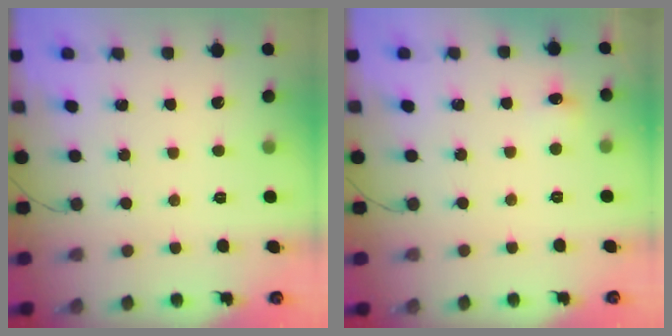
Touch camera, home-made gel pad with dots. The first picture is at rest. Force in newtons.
{"total": 4.4, "press": 4.2, "slide": 1.2}